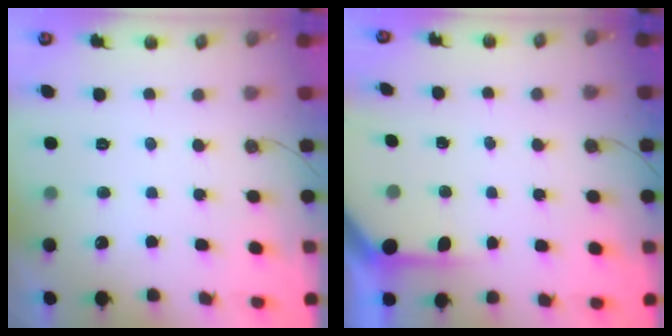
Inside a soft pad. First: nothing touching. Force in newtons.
{"total": 4.2, "press": 4.2, "slide": 0.4}